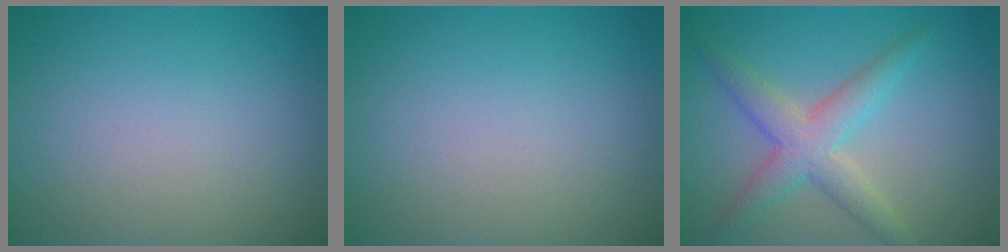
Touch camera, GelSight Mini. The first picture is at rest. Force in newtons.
{"total": 0.0}
{"total": 4.4, "press": 4.4, "slide": 0.2}